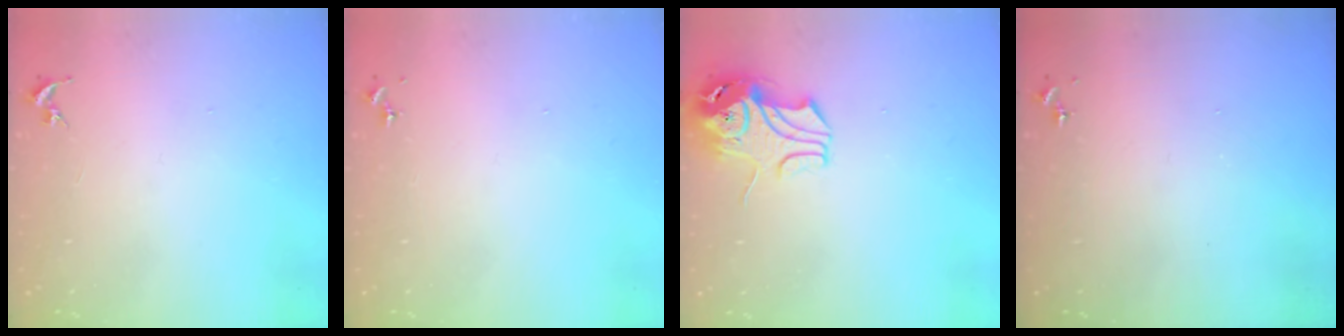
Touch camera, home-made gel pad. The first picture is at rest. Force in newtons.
{"total": 0.0}
{"total": 9.1, "press": 9.0, "slide": 1.4}
{"total": 0.0}